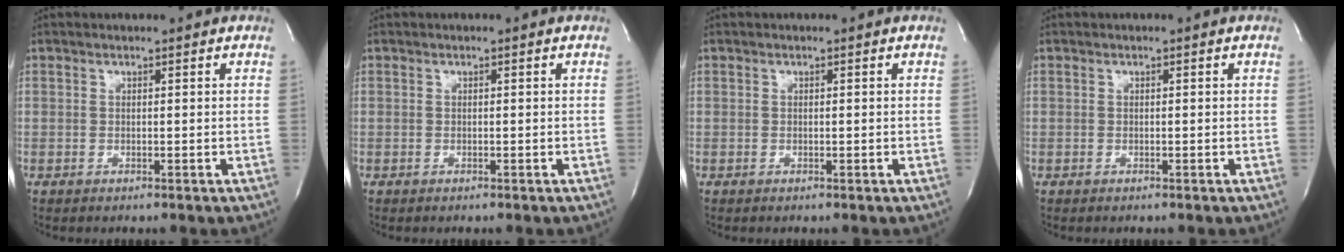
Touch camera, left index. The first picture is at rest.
{"total": 0.0}
{"total": 0.0}
{"total": 0.0}